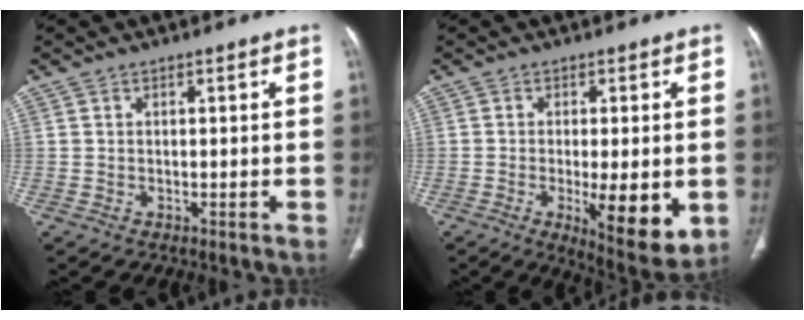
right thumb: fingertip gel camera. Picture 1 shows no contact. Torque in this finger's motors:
{"motor_torque": [1.08, 2.03, -0.05, 0.04, 0.27]}